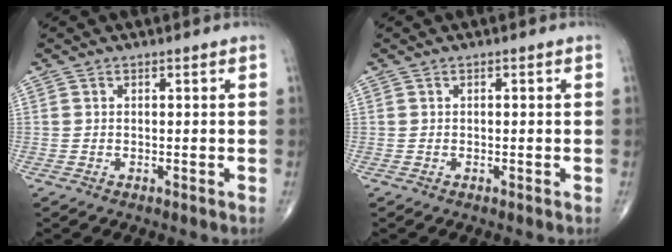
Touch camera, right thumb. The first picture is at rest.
{"total": 0.0}